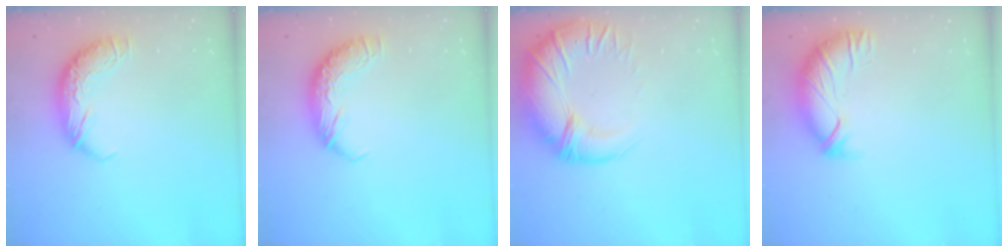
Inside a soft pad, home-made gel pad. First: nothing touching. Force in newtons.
{"total": 0.0}
{"total": 5.2, "press": 3.4, "slide": 3.8}
{"total": 3.7, "press": 2.8, "slide": 2.5}